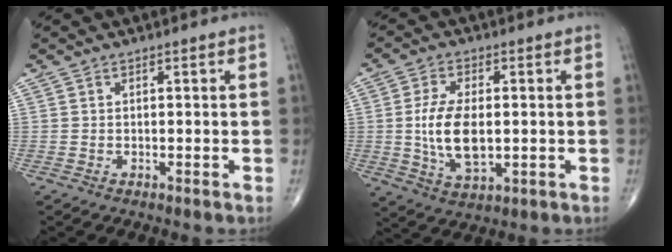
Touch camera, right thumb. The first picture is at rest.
{"total": 10.4, "force": [-0.3, 5.3, 9.0], "torque": [-0.169, -0.008, -0.001]}